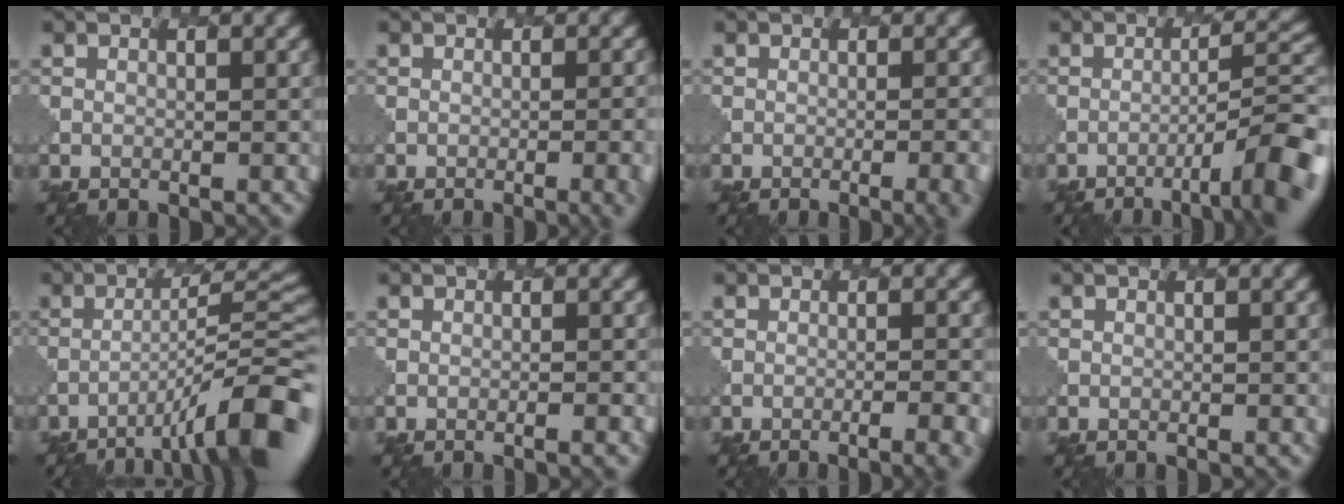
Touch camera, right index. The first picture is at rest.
{"total": 4.3, "force": [-1.3, 1.9, 3.6], "torque": [-0.010, 0.012, -0.014]}
{"total": 4.4, "force": [-1.8, 1.8, 3.6], "torque": [-0.013, 0.013, -0.020]}
{"total": 9.6, "force": [-5.3, 2.0, 7.8], "torque": [-0.104, 0.010, -0.071]}
{"total": 8.7, "force": [-5.4, 1.0, 6.8], "torque": [-0.098, 0.022, -0.089]}
{"total": 1.0, "force": [-0.4, 0.4, 0.9], "torque": [-0.001, 0.008, -0.013]}
{"total": 4.5, "force": [-2.5, 1.6, 3.3], "torque": [-0.021, 0.010, -0.028]}
{"total": 0.0}